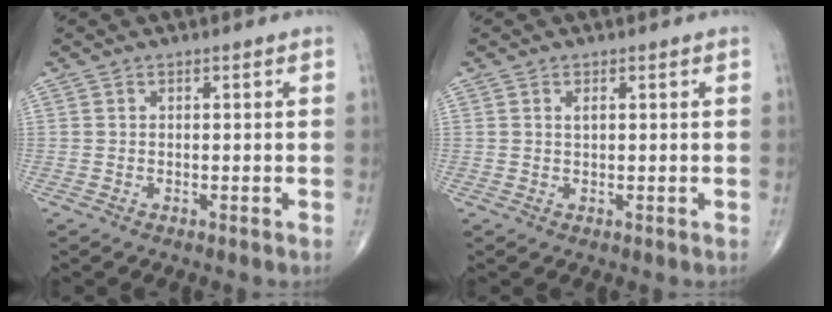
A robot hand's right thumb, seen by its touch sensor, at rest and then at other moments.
{"total": 1.0, "force": [0.3, 0.4, 0.8], "torque": [-0.016, 0.001, 0.006]}